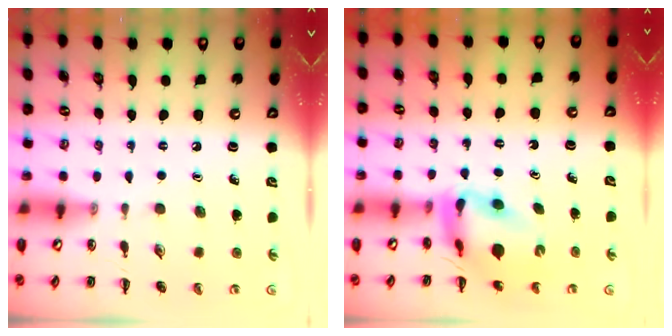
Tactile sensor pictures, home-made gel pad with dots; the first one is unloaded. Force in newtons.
{"total": 10.0, "press": 9.6, "slide": 2.9}